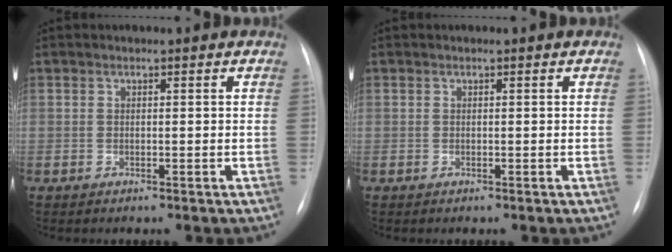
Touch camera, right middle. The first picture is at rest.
{"total": 0.0}